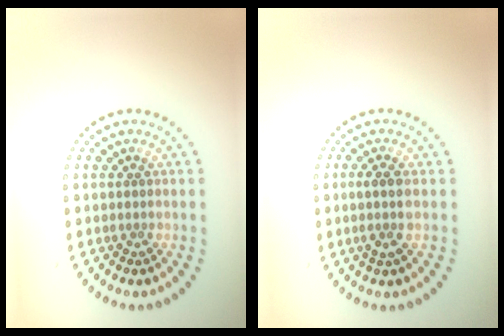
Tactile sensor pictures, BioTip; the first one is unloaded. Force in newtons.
{"total": 2.1, "press": 1.7, "slide": 1.2}